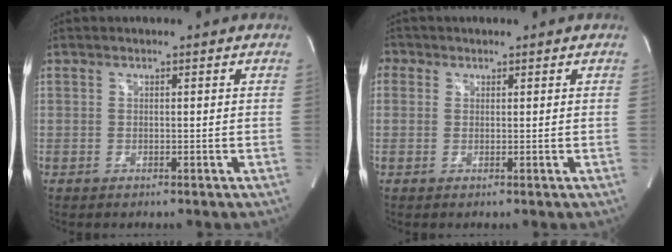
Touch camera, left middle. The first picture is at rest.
{"total": 2.1, "force": [0.9, 1.9, 0.4], "torque": [0.002, 0.008, 0.012]}